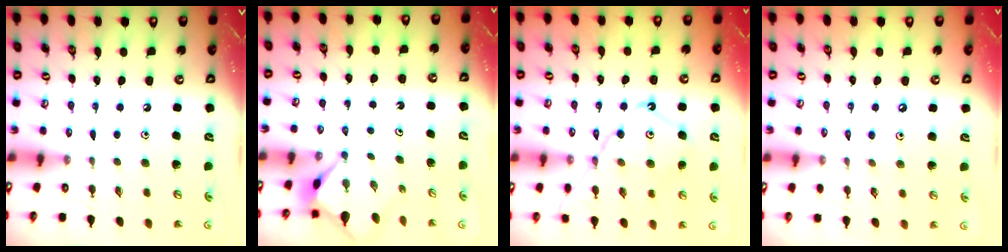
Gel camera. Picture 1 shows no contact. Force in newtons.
{"total": 3.0, "press": 3.0, "slide": 0.2}
{"total": 15.5, "press": 15.4, "slide": 1.6}
{"total": 1.0, "press": 0.9, "slide": 0.3}